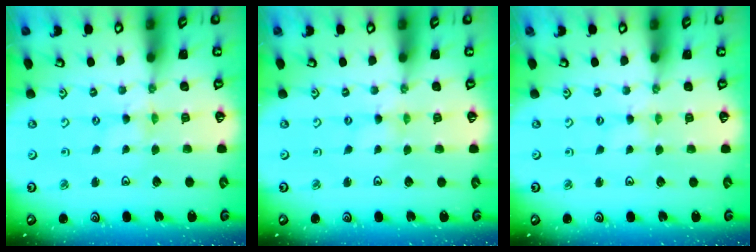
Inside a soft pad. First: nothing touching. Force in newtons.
{"total": 0.0}
{"total": 1.3, "press": 1.3, "slide": 0.3}